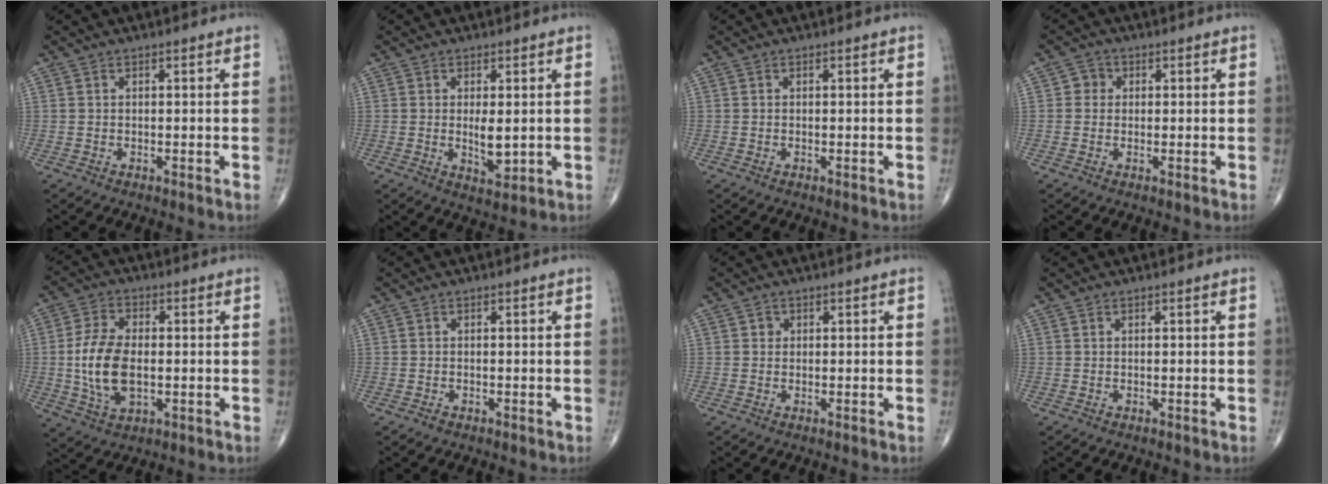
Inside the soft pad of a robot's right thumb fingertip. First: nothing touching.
{"total": 4.6, "force": [0.1, 1.9, 4.1], "torque": [-0.060, -0.013, 0.009]}
{"total": 0.0}
{"total": 2.2, "force": [0.2, 2.1, 0.7], "torque": [0.002, 0.004, -0.002]}
{"total": 11.6, "force": [-0.8, 6.5, 9.6], "torque": [-0.189, 0.002, -0.012]}
{"total": 0.6, "force": [-0.4, 0.4, 0.3], "torque": [-0.007, -0.001, -0.009]}
{"total": 1.0, "force": [0.2, 1.0, 0.2], "torque": [0.002, 0.002, 0.001]}
{"total": 0.0}